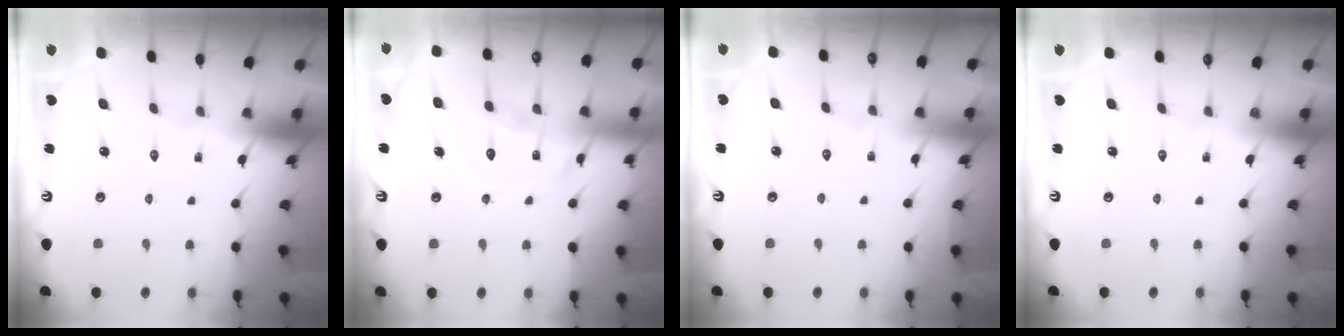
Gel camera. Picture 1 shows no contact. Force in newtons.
{"total": 12.8, "press": 12.8, "slide": 1.0}
{"total": 2.2, "press": 2.2, "slide": 0.3}
{"total": 0.0}